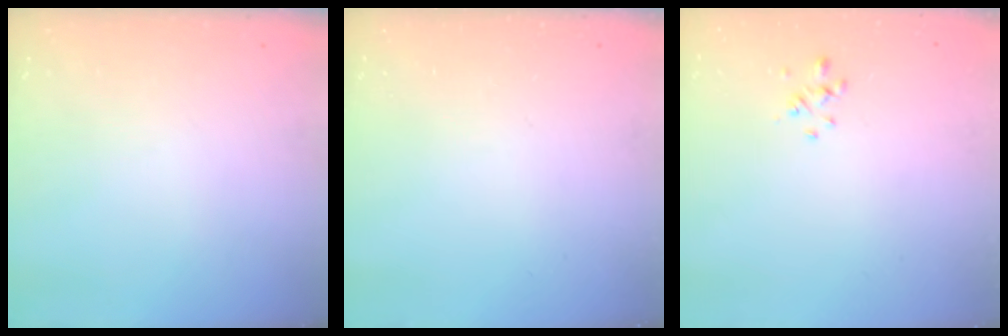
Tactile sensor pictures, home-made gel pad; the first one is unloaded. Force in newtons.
{"total": 0.0}
{"total": 1.0, "press": 0.7, "slide": 0.6}